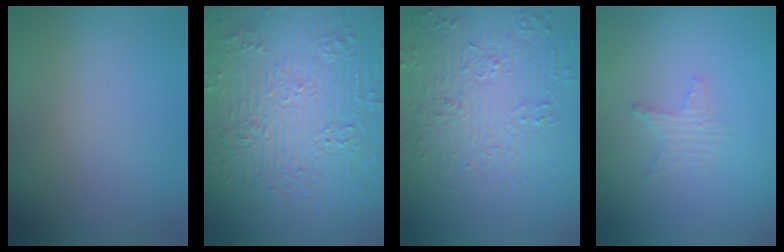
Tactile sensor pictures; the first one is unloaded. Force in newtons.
{"total": 12.0, "press": 7.9, "slide": 9.0}
{"total": 5.5, "press": 5.1, "slide": 2.0}
{"total": 1.5, "press": 1.4, "slide": 0.3}